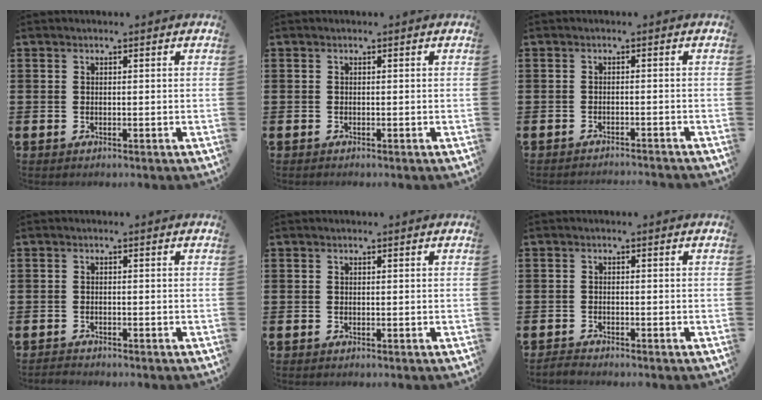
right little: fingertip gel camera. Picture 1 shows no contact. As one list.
[{"total": 0.0}, {"total": 1.1, "force": [-1.1, -0.2, 0.0], "torque": [-0.001, 0.002, -0.022]}, {"total": 0.8, "force": [-0.8, 0.1, 0.0], "torque": [-0.003, -0.001, -0.016]}, {"total": 0.0}, {"total": 0.9, "force": [-0.9, 0.1, 0.1], "torque": [-0.005, 0.001, -0.020]}]